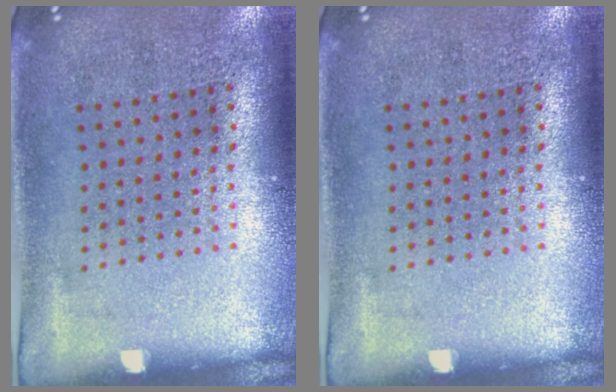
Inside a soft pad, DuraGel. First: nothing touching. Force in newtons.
{"total": 0.0}